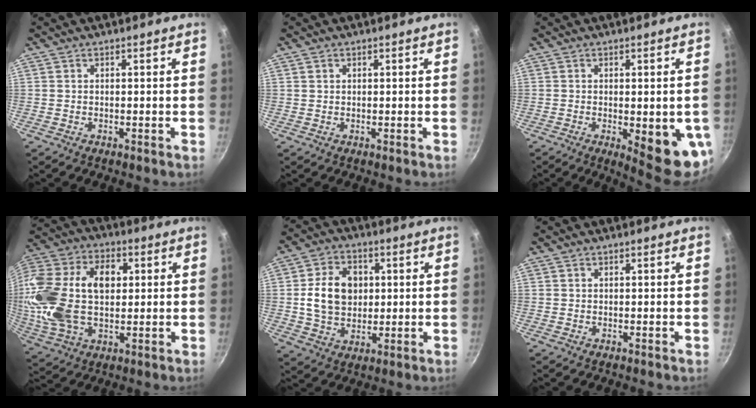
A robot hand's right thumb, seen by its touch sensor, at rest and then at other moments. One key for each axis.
{"total": 0.6, "fx": 0.3, "fy": 0.5, "fz": 0.2, "tx": -0.002, "ty": 0.003, "tz": 0.005}
{"total": 12.4, "fx": -2.7, "fy": 3.8, "fz": 11.5, "tx": -0.118, "ty": -0.011, "tz": -0.026}
{"total": 24.2, "fx": 2.5, "fy": 15.5, "fz": 18.4, "tx": -0.357, "ty": 0.024, "tz": 0.039}
{"total": 11.6, "fx": 1.4, "fy": 8.9, "fz": 7.3, "tx": -0.104, "ty": 0.003, "tz": 0.022}
{"total": 0.0}